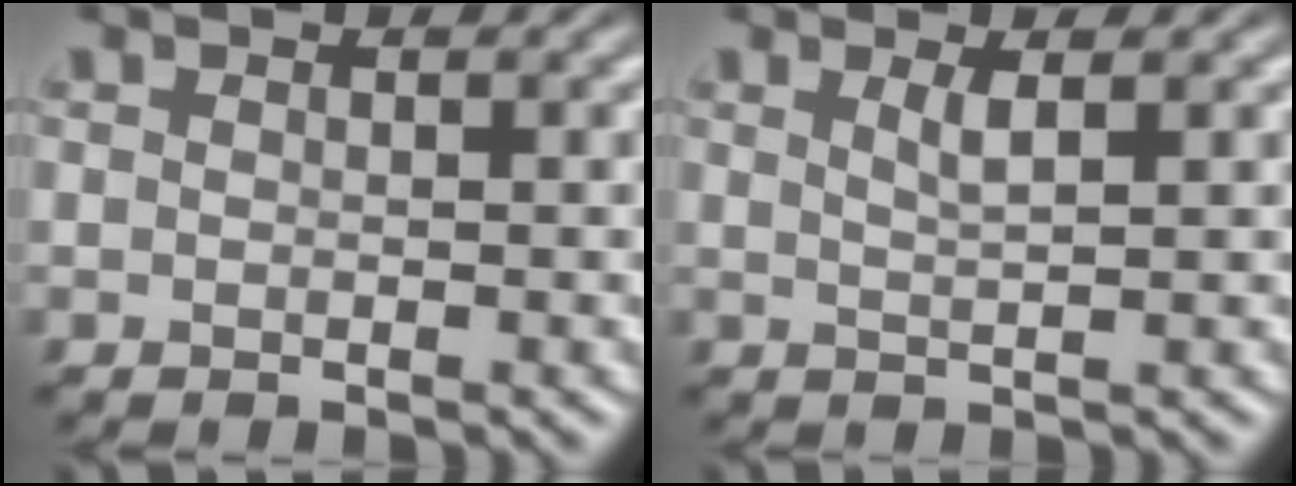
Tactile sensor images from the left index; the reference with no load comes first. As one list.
[{"total": 1.6, "force": [0.8, 0.4, 1.4], "torque": [-0.018, 0.002, 0.010]}]